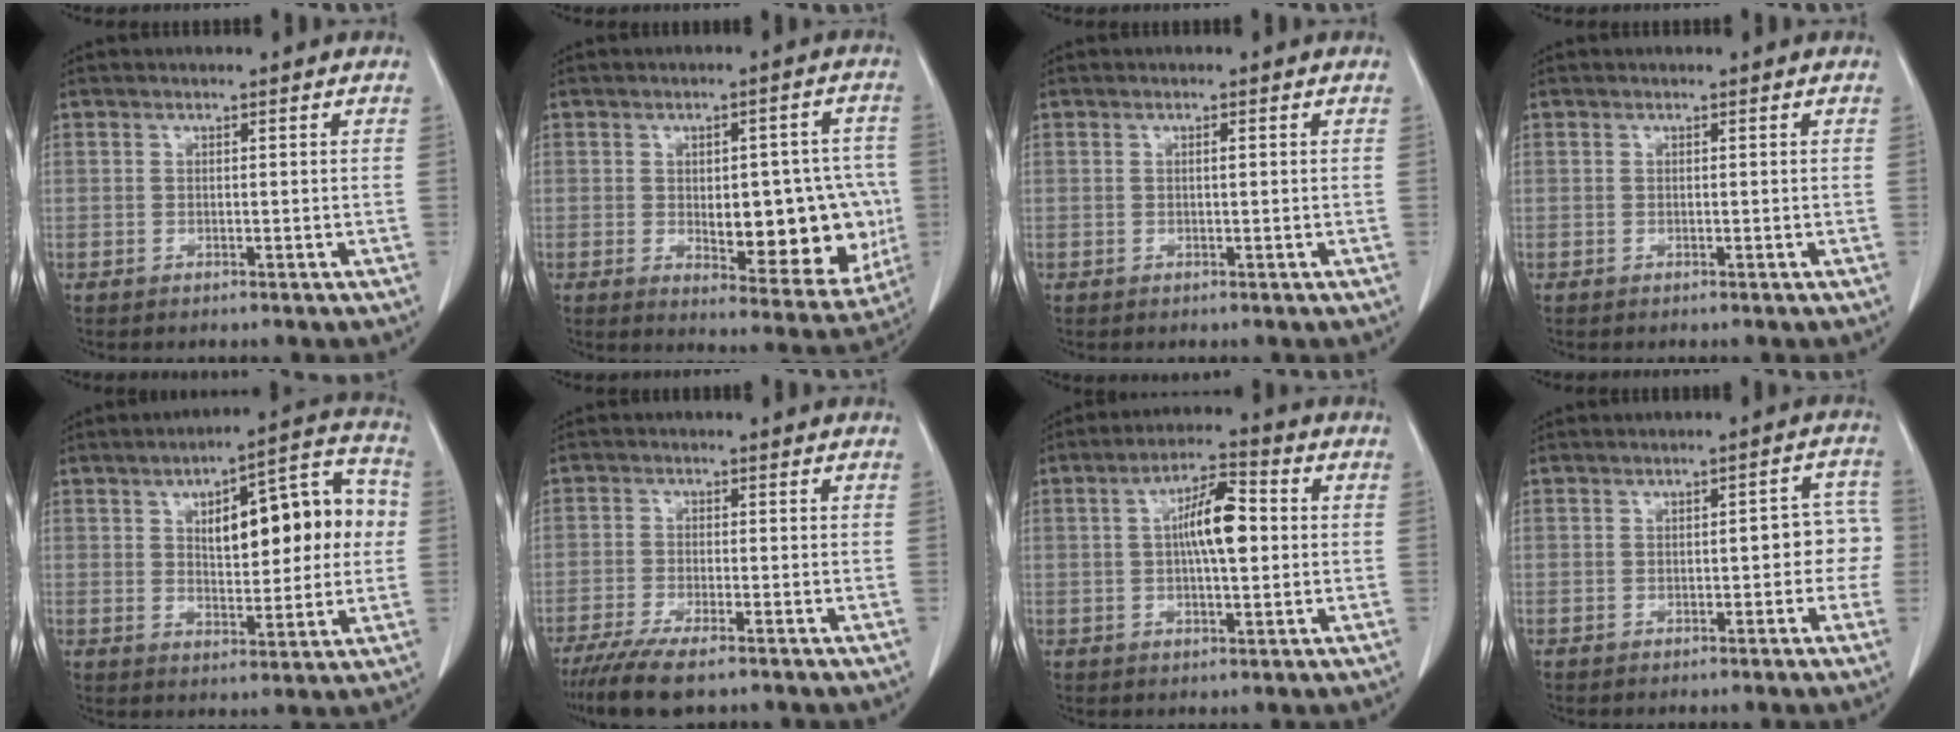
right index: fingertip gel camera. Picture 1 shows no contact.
{"total": 15.5, "force": [-1.7, 6.5, 14.0], "torque": [-0.163, 0.007, 0.000]}
{"total": 0.7, "force": [0.2, 0.1, 0.7], "torque": [-0.014, 0.001, 0.003]}
{"total": 0.0}
{"total": 16.1, "force": [2.7, 5.7, 14.8], "torque": [-0.194, 0.042, 0.045]}
{"total": 8.1, "force": [-6.2, 1.4, 5.1], "torque": [-0.084, -0.018, -0.098]}
{"total": 8.5, "force": [0.8, 2.2, 8.1], "torque": [-0.147, 0.016, 0.010]}
{"total": 5.5, "force": [-0.7, 2.3, 4.9], "torque": [-0.043, 0.031, -0.009]}